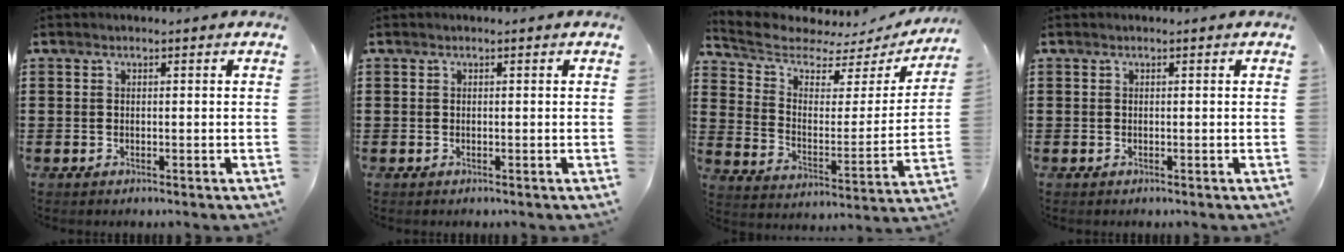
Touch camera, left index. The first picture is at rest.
{"total": 0.0}
{"total": 6.3, "force": [5.3, 2.4, 2.3], "torque": [-0.076, -0.036, 0.090]}
{"total": 0.0}